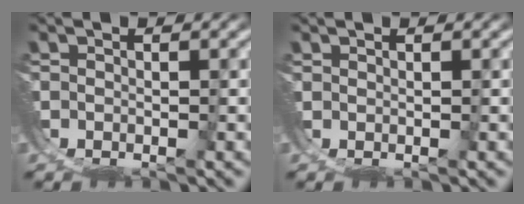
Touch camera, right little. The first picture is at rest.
{"total": 0.6, "force": [0.5, -0.3, -0.2], "torque": [0.004, 0.003, 0.008]}